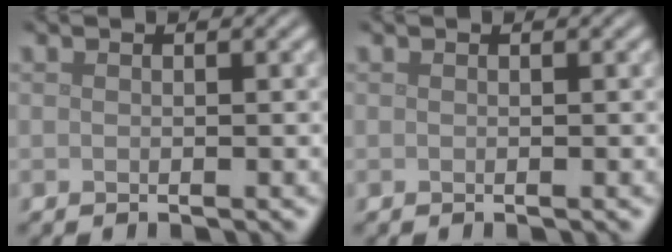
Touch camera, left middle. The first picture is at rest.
{"total": 0.0}